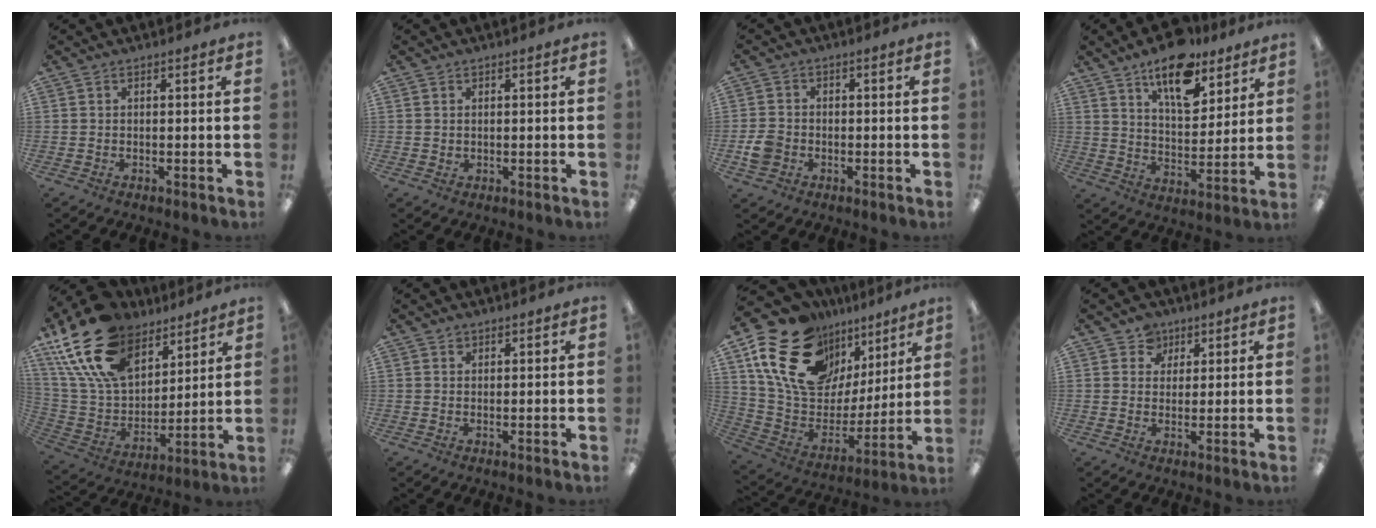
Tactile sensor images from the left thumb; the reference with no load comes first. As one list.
[{"total": 1.1, "force": [0.6, 0.9, -0.1], "torque": [0.001, 0.002, 0.011]}, {"total": 4.8, "force": [-1.5, 4.0, 2.2], "torque": [-0.032, 0.008, -0.027]}, {"total": 15.1, "force": [10.7, 6.8, 8.2], "torque": [-0.125, -0.055, 0.186]}, {"total": 22.3, "force": [14.5, 12.5, 11.3], "torque": [-0.252, -0.075, 0.267]}, {"total": 1.0, "force": [0.8, 0.6, 0.2], "torque": [-0.004, 0.001, 0.014]}, {"total": 22.1, "force": [13.1, 14.2, 10.7], "torque": [-0.191, -0.069, 0.249]}, {"total": 4.7, "force": [2.8, 3.7, 0.3], "torque": [-0.008, -0.004, 0.050]}]